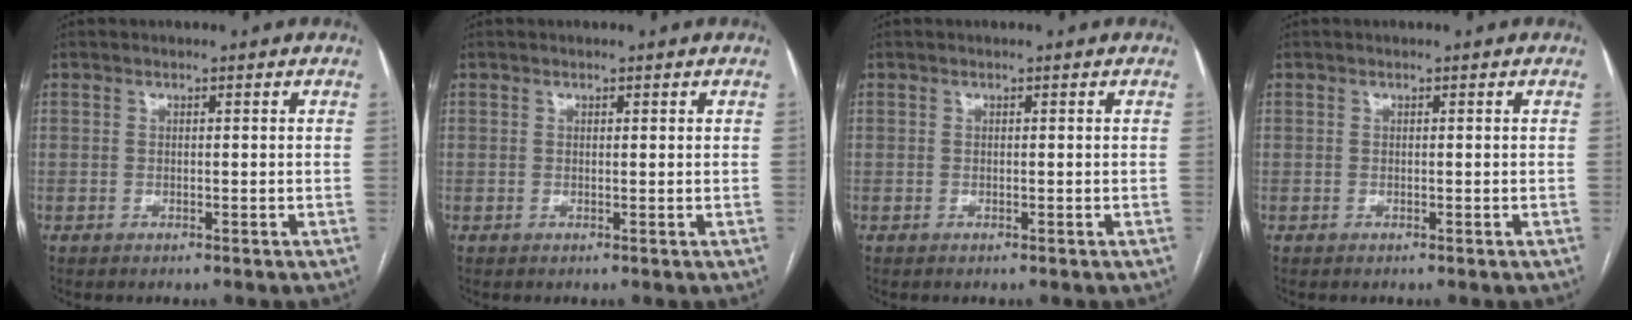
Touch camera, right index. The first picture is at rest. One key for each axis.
{"total": 0.0}
{"total": 0.0}
{"total": 0.0}